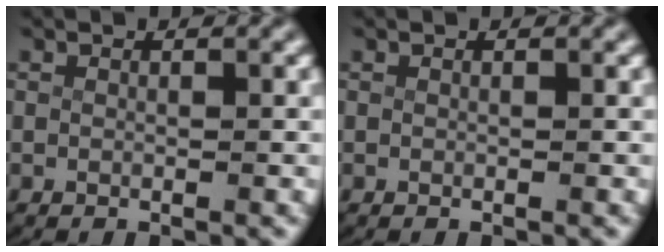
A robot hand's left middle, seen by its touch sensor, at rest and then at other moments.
{"total": 0.0}